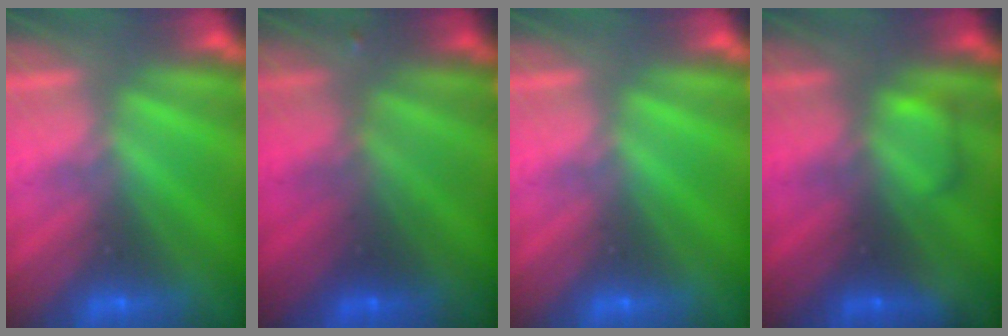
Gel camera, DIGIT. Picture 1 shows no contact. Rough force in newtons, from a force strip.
{"total": 1.9}
{"total": 0.0}
{"total": 2.3}